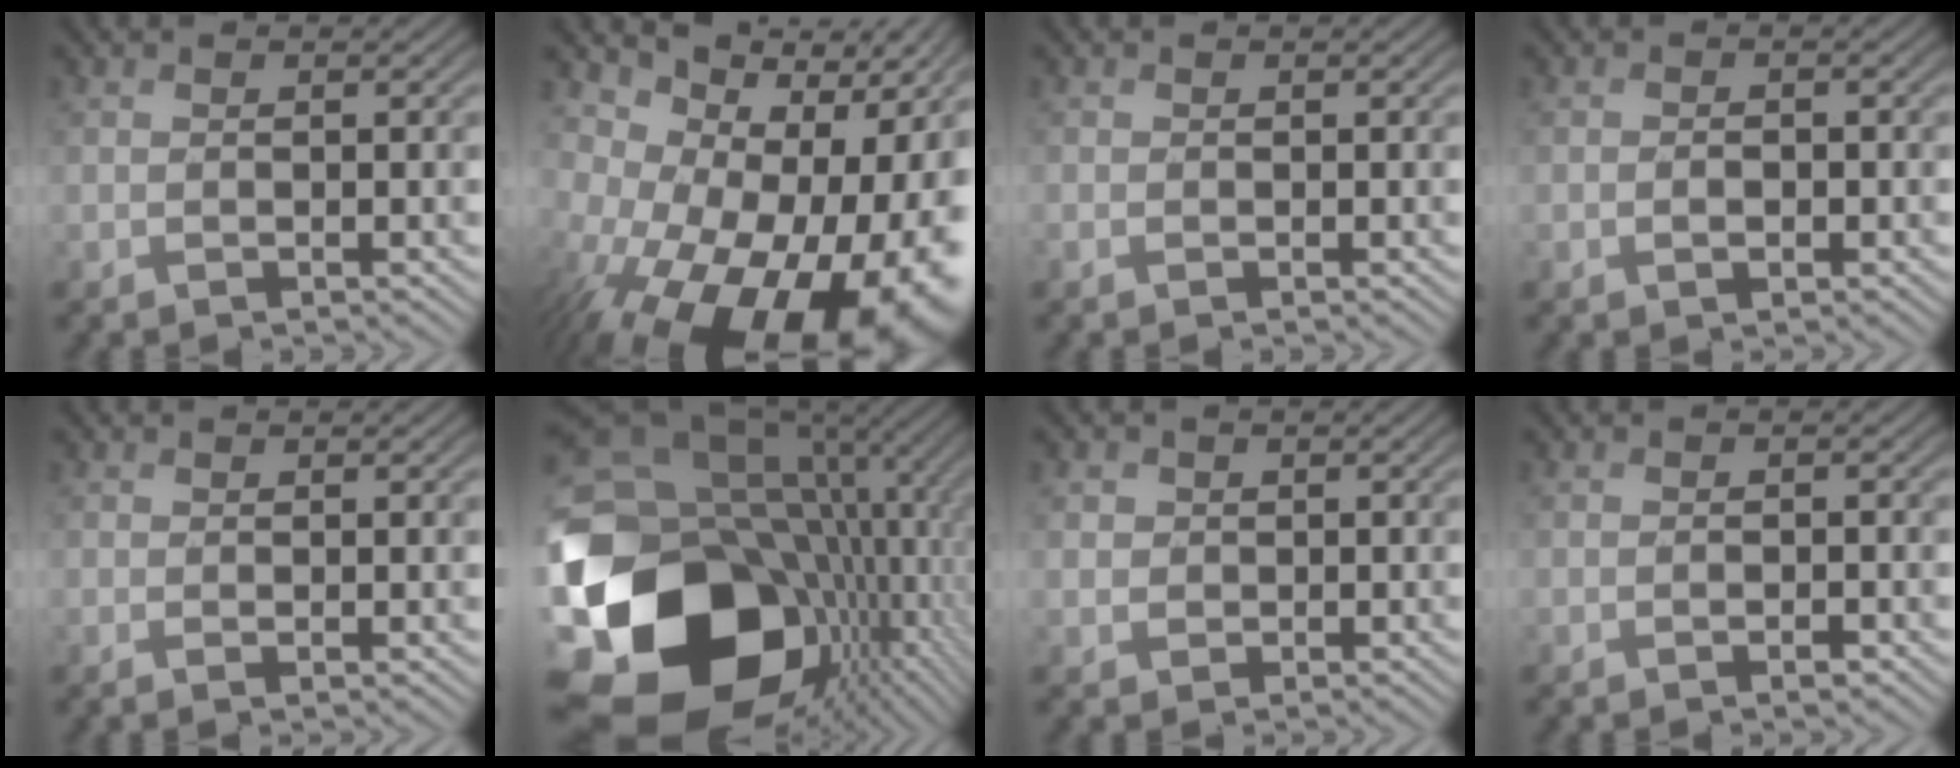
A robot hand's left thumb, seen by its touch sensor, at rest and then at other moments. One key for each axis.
{"total": 19.6, "fx": -7.4, "fy": 11.3, "fz": 14.3, "tx": -0.207, "ty": -0.038, "tz": -0.086}
{"total": 0.6, "fx": -0.2, "fy": 0.5, "fz": 0.2, "tx": -0.008, "ty": -0.003, "tz": -0.006}
{"total": 1.2, "fx": -0.3, "fy": 0.8, "fz": 0.9, "tx": -0.016, "ty": 0.000, "tz": -0.005}
{"total": 0.7, "fx": 0.5, "fy": 0.0, "fz": 0.5, "tx": -0.010, "ty": -0.001, "tz": 0.009}
{"total": 21.3, "fx": -3.0, "fy": 16.2, "fz": 13.5, "tx": -0.295, "ty": -0.034, "tz": -0.020}
{"total": 2.1, "fx": 0.5, "fy": 1.9, "fz": 0.4, "tx": -0.016, "ty": -0.004, "tz": 0.010}
{"total": 0.7, "fx": -0.3, "fy": 0.3, "fz": 0.5, "tx": -0.006, "ty": -0.001, "tz": -0.003}